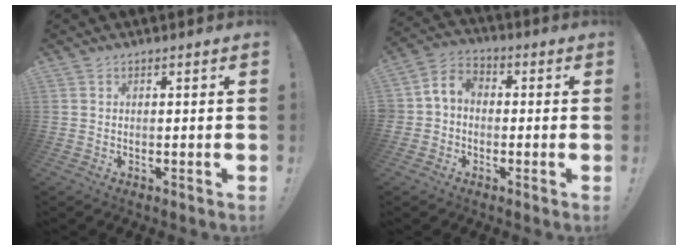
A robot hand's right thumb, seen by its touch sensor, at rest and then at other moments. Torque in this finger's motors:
{"motor_torque": [0.67, 0.72, -0.07, 0.14, 0.09]}